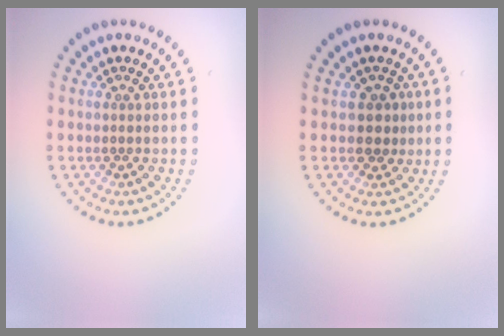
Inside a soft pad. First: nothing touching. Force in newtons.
{"total": 1.6, "press": 1.4, "slide": 0.9}